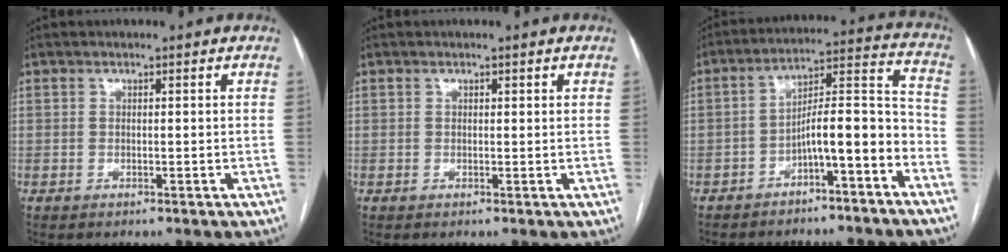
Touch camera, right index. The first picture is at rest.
{"total": 0.5, "force": [0.4, 0.3, 0.2], "torque": [-0.002, 0.001, 0.003]}
{"total": 10.2, "force": [-5.2, 1.4, 8.7], "torque": [-0.128, 0.039, -0.078]}